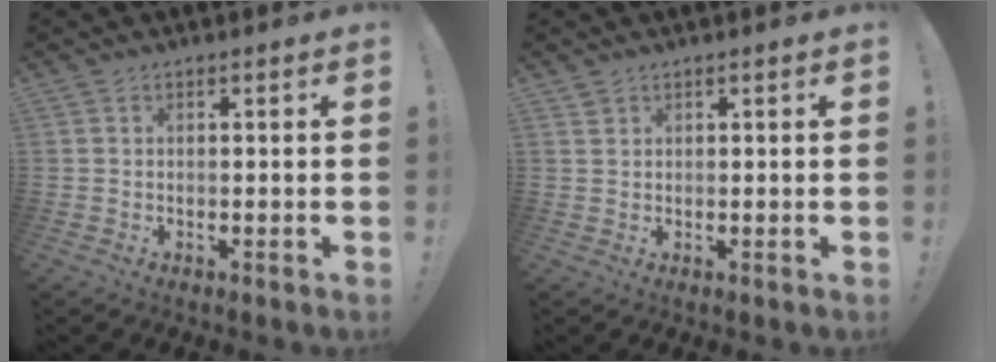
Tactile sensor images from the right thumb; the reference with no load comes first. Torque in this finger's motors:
{"motor_torque": [-0.29, 0.10, -0.03, -0.03, 0.05]}